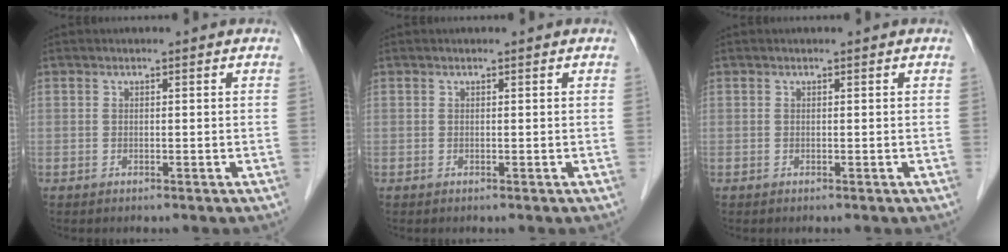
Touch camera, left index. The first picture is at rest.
{"total": 0.0}
{"total": 0.0}